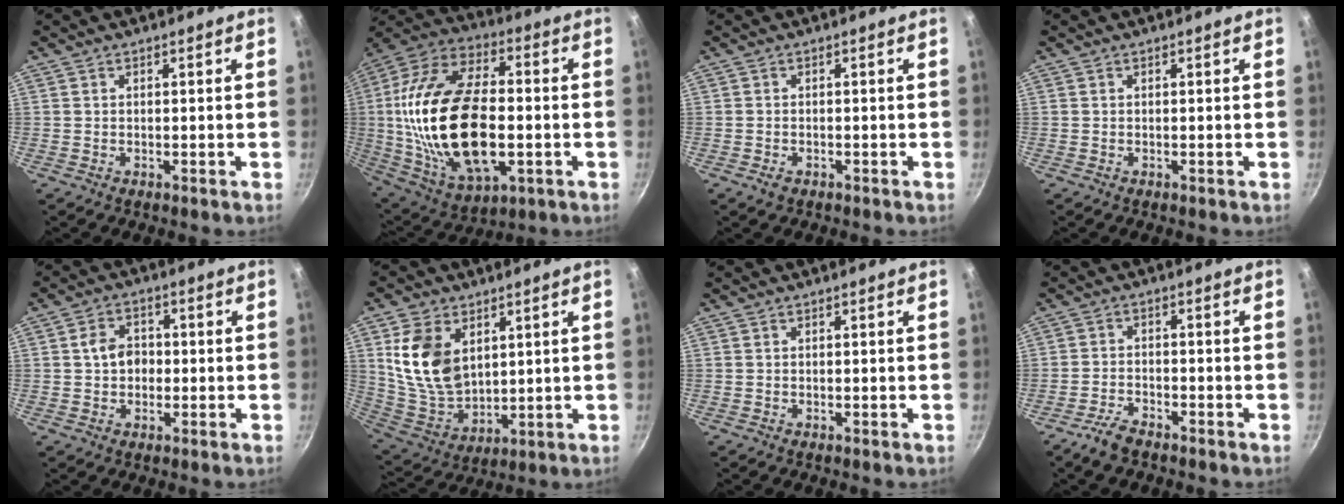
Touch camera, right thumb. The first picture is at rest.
{"total": 29.2, "force": [-1.9, 15.9, 24.4], "torque": [-0.470, 0.016, -0.030]}
{"total": 1.5, "force": [-0.9, 1.0, 0.8], "torque": [-0.016, 0.002, -0.014]}
{"total": 0.0}
{"total": 5.4, "force": [-0.1, 4.3, 3.3], "torque": [-0.036, 0.013, -0.008]}
{"total": 14.6, "force": [4.5, 9.9, 9.8], "torque": [-0.164, -0.032, 0.102]}
{"total": 0.0}
{"total": 4.3, "force": [-3.4, 1.5, 2.1], "torque": [-0.047, 0.024, -0.069]}